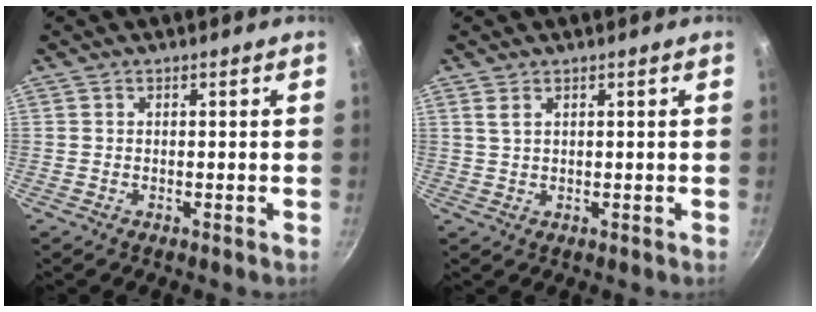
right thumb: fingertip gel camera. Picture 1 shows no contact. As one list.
[{"total": 1.8, "force": [1.0, 0.9, 1.2], "torque": [-0.021, -0.003, 0.019]}]